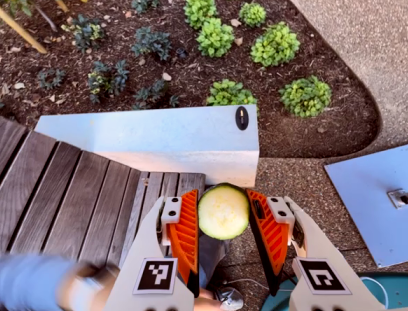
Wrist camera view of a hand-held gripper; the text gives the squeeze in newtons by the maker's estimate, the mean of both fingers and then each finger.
{"total": 8.7, "left": 8.9, "right": 8.4}